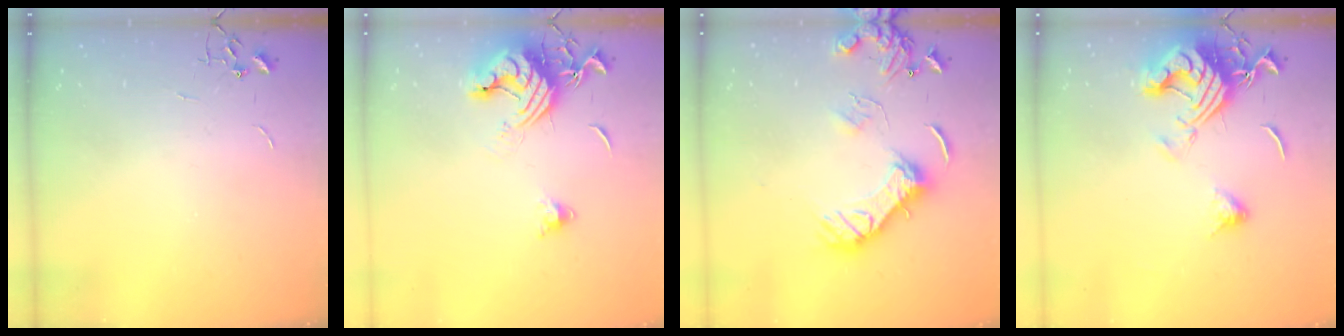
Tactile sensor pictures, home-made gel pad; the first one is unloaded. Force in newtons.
{"total": 13.5, "press": 13.4, "slide": 1.7}
{"total": 15.8, "press": 15.7, "slide": 1.5}
{"total": 15.9, "press": 15.7, "slide": 2.1}